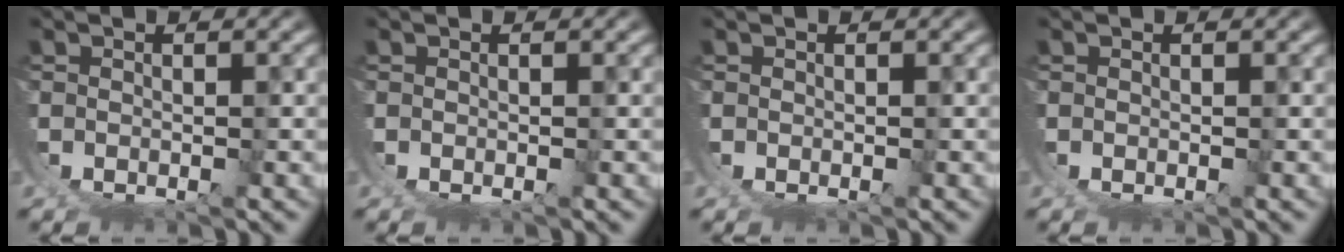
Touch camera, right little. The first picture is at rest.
{"total": 0.0}
{"total": 0.0}
{"total": 0.0}